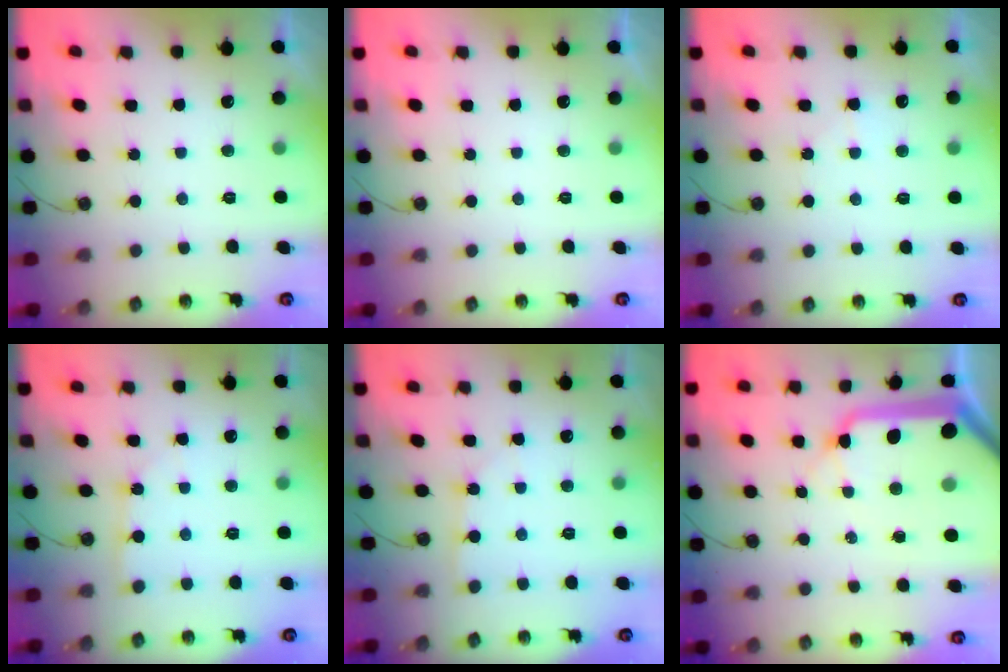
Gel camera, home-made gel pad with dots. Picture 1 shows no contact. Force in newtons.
{"total": 0.0}
{"total": 5.7, "press": 5.7, "slide": 0.6}
{"total": 2.2, "press": 2.2, "slide": 0.2}
{"total": 1.9, "press": 1.9, "slide": 0.2}
{"total": 20.8, "press": 20.5, "slide": 3.5}